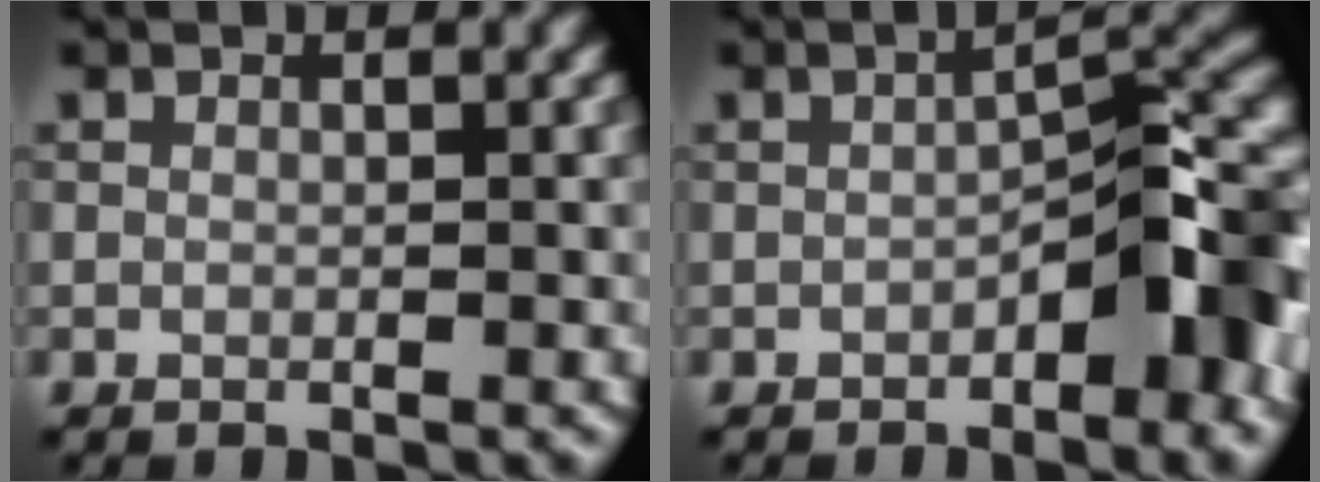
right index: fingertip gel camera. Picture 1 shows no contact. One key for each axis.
{"total": 6.8, "fx": -2.2, "fy": 2.3, "fz": 6.0, "tx": -0.067, "ty": 0.021, "tz": -0.039}